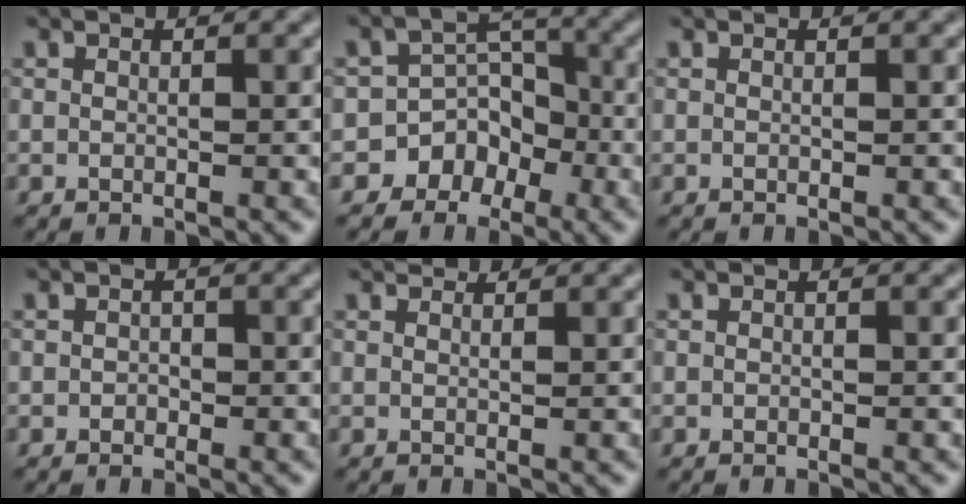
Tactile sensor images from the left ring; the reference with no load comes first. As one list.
[{"total": 7.1, "force": [-4.2, 5.7, 0.8], "torque": [0.031, 0.004, -0.085]}, {"total": 0.0}, {"total": 0.7, "force": [-0.2, 0.7, 0.2], "torque": [-0.001, -0.005, -0.004]}, {"total": 2.2, "force": [2.0, 0.5, 0.7], "torque": [-0.017, -0.006, 0.025]}, {"total": 0.0}]